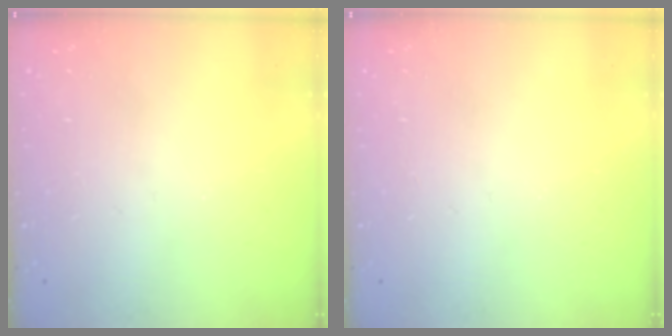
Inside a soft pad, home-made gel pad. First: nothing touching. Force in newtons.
{"total": 0.0}